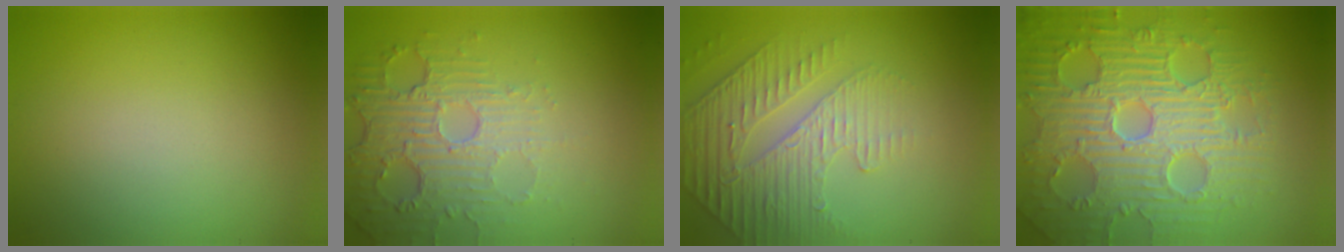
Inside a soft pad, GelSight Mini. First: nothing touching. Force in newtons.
{"total": 5.7, "press": 3.5, "slide": 4.5}
{"total": 4.9, "press": 3.3, "slide": 3.6}
{"total": 9.1, "press": 6.7, "slide": 6.2}